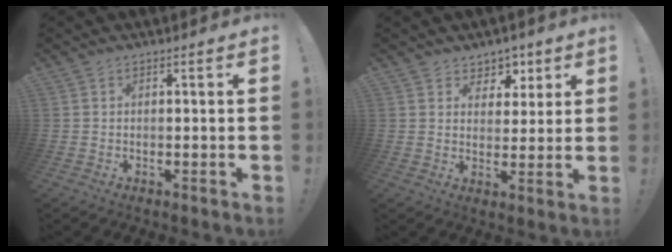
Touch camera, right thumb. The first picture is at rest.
{"total": 6.1, "force": [3.3, 5.1, 0.6], "torque": [0.010, -0.030, 0.065]}